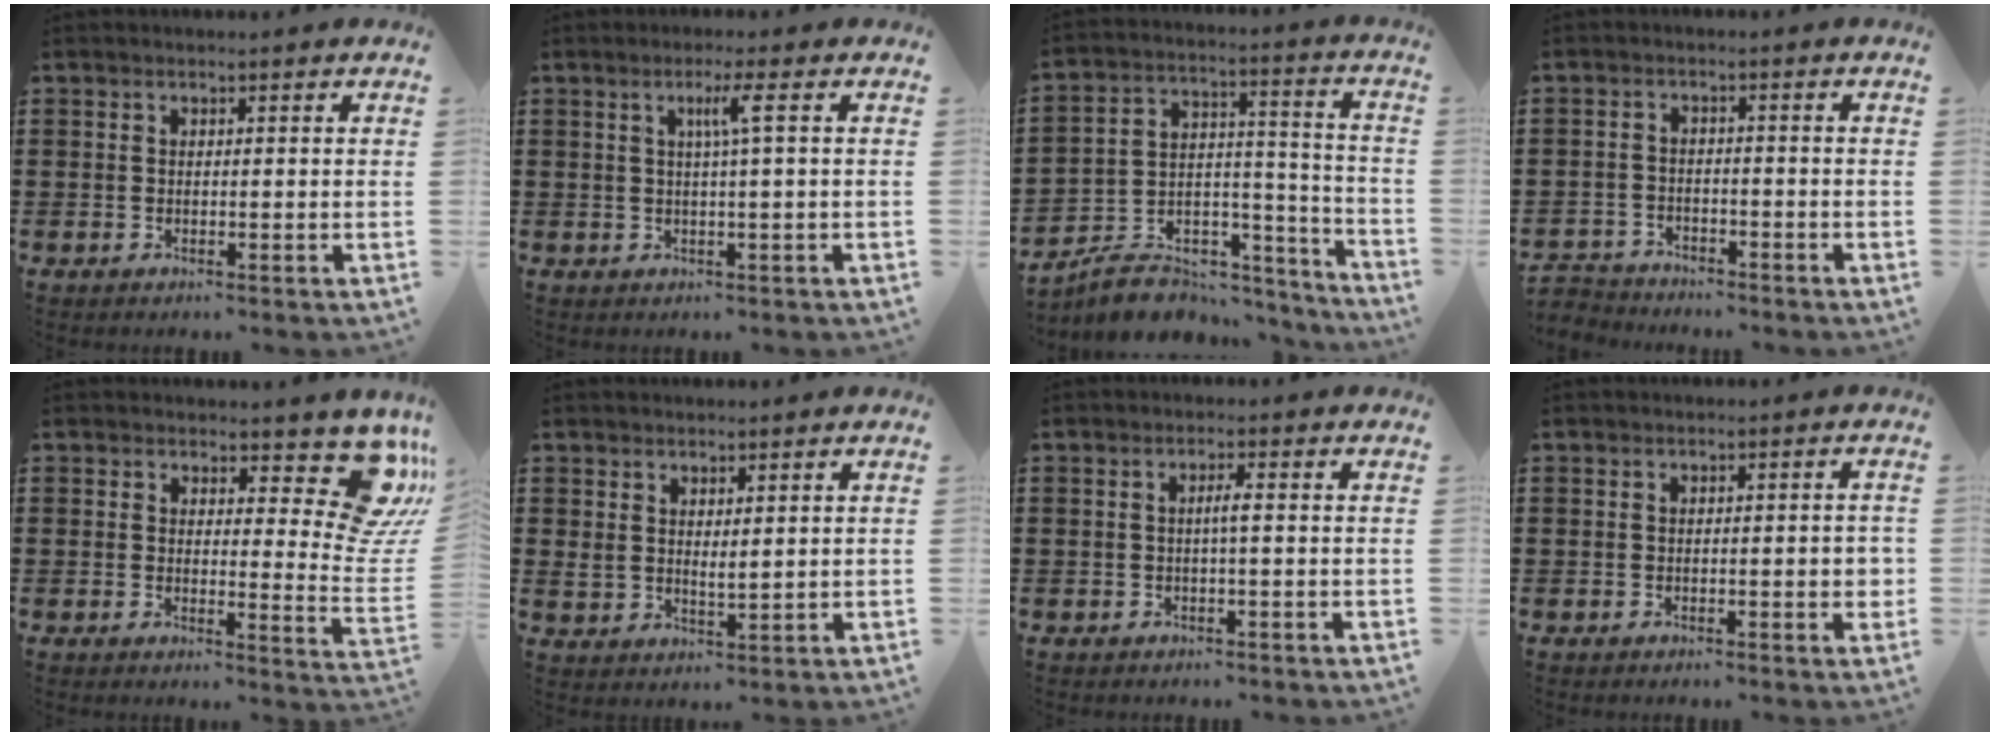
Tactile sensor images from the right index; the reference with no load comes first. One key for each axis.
{"total": 3.4, "fx": 0.8, "fy": -0.4, "fz": 3.3, "tx": -0.063, "ty": -0.001, "tz": 0.008}
{"total": 7.8, "fx": -6.7, "fy": 3.4, "fz": 2.0, "tx": -0.031, "ty": 0.022, "tz": -0.122}
{"total": 2.6, "fx": -2.6, "fy": 0.4, "fz": -0.3, "tx": -0.003, "ty": 0.000, "tz": -0.057}
{"total": 9.6, "fx": 5.8, "fy": 3.5, "fz": 6.8, "tx": -0.088, "ty": -0.038, "tz": 0.102}
{"total": 2.5, "fx": 2.3, "fy": 0.9, "fz": 0.4, "tx": -0.015, "ty": 0.004, "tz": 0.044}
{"total": 1.8, "fx": -0.2, "fy": 0.0, "fz": 1.8, "tx": -0.034, "ty": 0.000, "tz": -0.005}
{"total": 2.4, "fx": -0.3, "fy": 0.4, "fz": 2.3, "tx": -0.037, "ty": -0.001, "tz": -0.006}